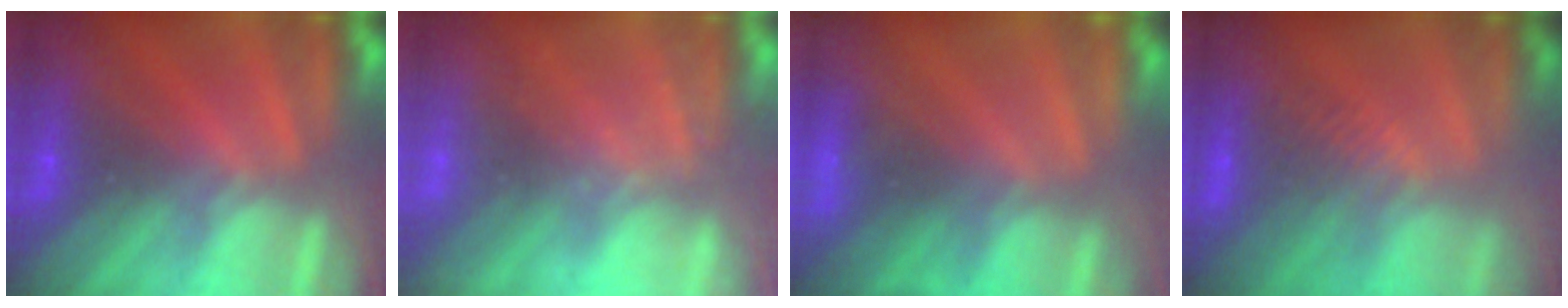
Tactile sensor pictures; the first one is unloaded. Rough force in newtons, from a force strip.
{"total": 2.4}
{"total": 4.5}
{"total": 3.4}